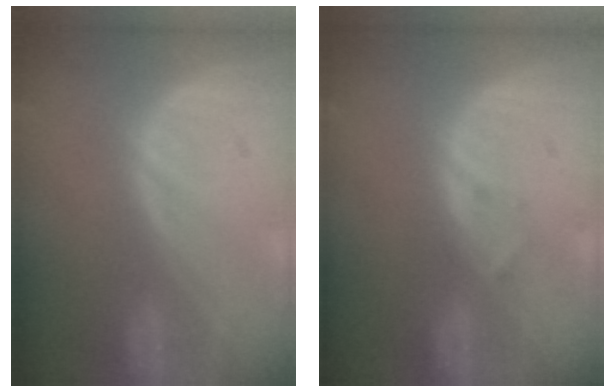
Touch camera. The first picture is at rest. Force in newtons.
{"total": 1.1, "press": 1.0, "slide": 0.2}